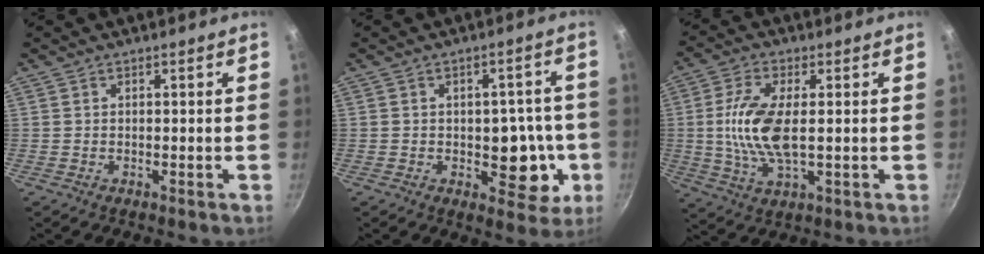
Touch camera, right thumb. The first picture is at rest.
{"total": 10.2, "force": [-2.0, 6.3, 7.8], "torque": [-0.048, 0.009, -0.021]}
{"total": 11.2, "force": [0.6, 4.8, 10.0], "torque": [-0.208, -0.001, 0.009]}